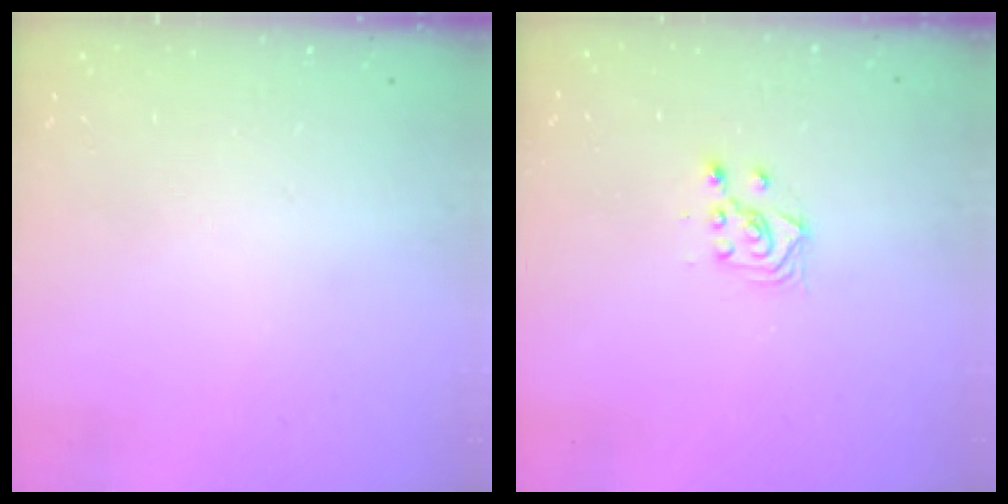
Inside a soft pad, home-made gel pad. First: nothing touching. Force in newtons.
{"total": 3.6, "press": 3.5, "slide": 0.9}